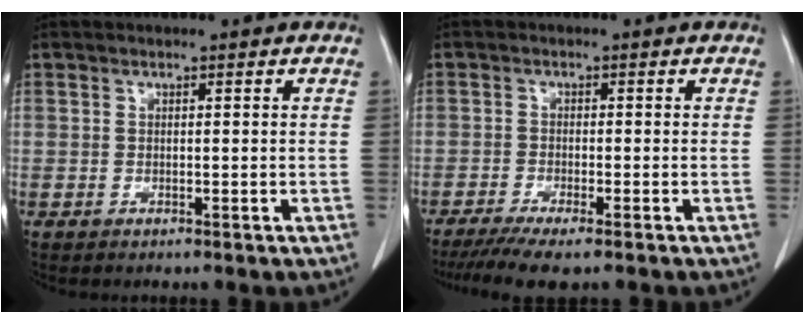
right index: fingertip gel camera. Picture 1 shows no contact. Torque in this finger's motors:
{"motor_torque": [0.52, -0.52, 0.29, 0.08]}